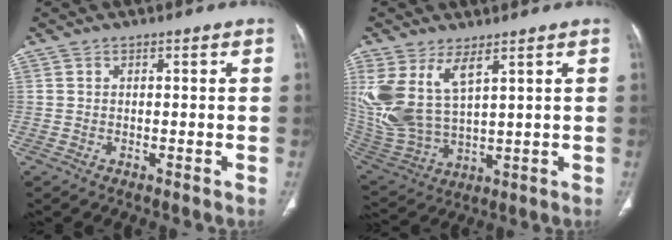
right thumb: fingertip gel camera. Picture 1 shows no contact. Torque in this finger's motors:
{"motor_torque": [-0.62, 1.07, 1.11, 1.17, 0.51]}